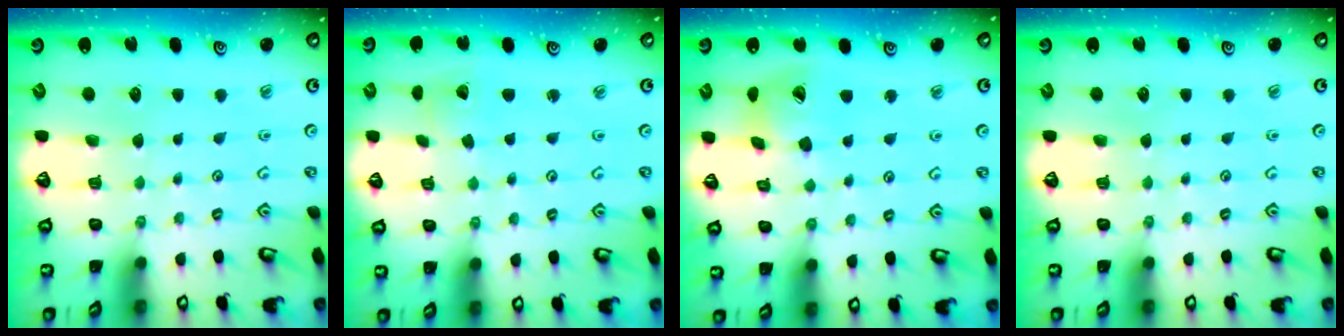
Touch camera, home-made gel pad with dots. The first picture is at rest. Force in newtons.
{"total": 1.8, "press": 1.8, "slide": 0.1}
{"total": 13.0, "press": 12.9, "slide": 1.5}
{"total": 0.0}